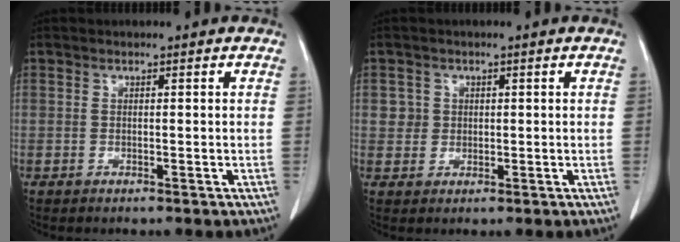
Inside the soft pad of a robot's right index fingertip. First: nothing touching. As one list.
[{"total": 2.2, "force": [0.5, 2.1, 0.0], "torque": [0.010, 0.002, 0.005]}]